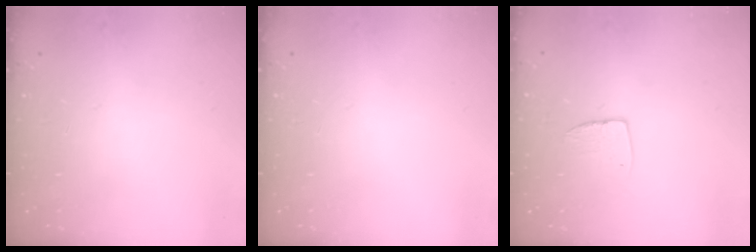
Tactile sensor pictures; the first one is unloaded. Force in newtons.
{"total": 0.0}
{"total": 6.1, "press": 6.1, "slide": 0.4}